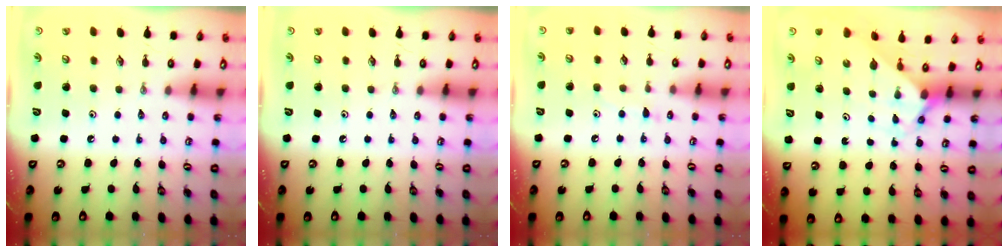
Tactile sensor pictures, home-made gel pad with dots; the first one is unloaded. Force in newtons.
{"total": 0.0}
{"total": 6.0, "press": 5.9, "slide": 0.7}
{"total": 2.0, "press": 2.0, "slide": 0.2}